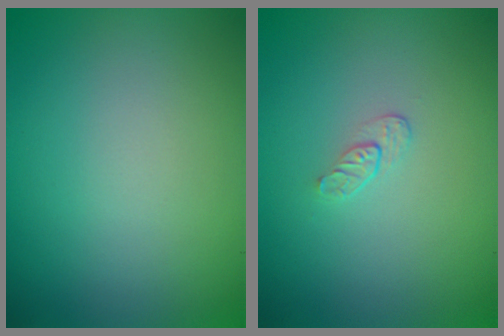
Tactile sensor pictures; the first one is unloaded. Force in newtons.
{"total": 0.8, "press": 0.5, "slide": 0.7}